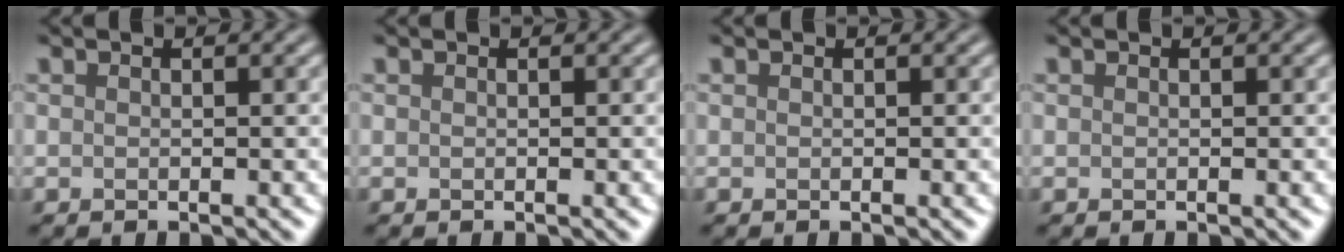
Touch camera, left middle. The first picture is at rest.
{"total": 0.0}
{"total": 0.0}
{"total": 0.0}